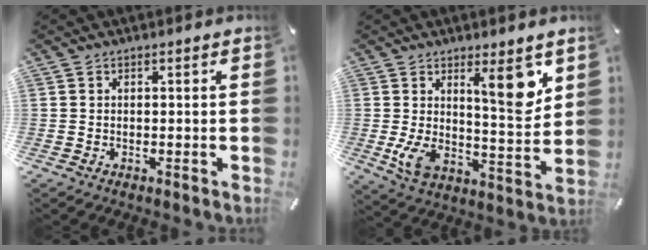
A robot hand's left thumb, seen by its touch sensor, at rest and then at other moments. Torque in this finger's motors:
{"motor_torque": [2.22, 2.12, 1.69, -0.80, 0.49]}